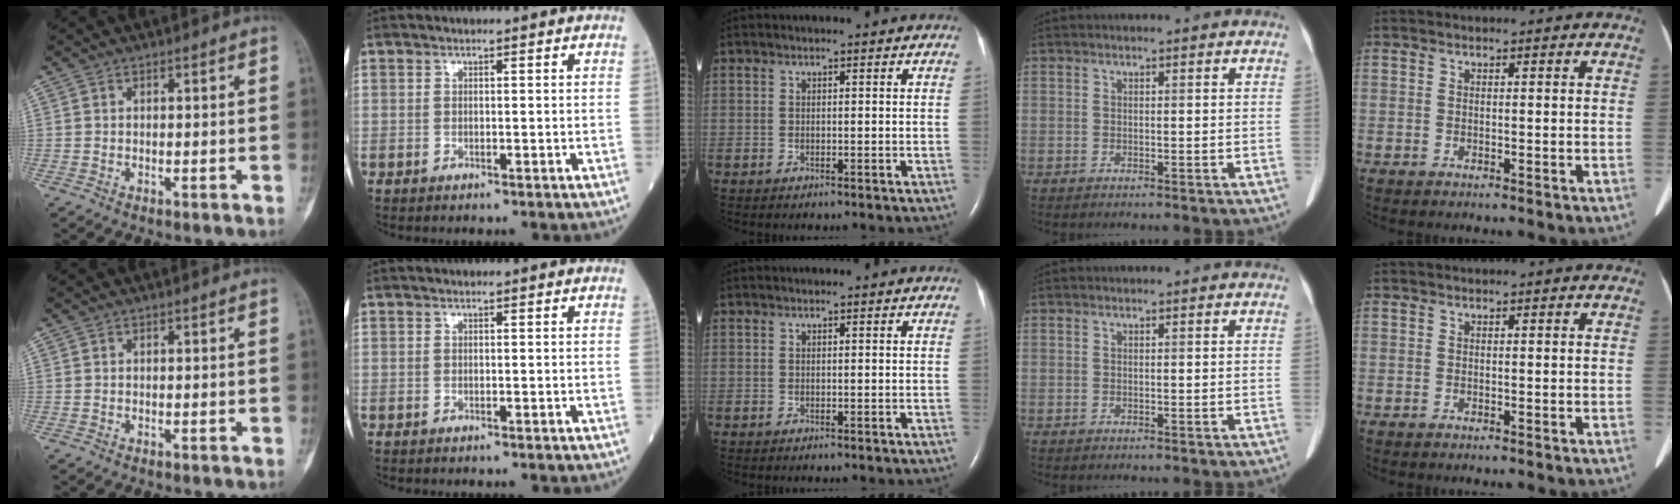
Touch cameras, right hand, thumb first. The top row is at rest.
{}